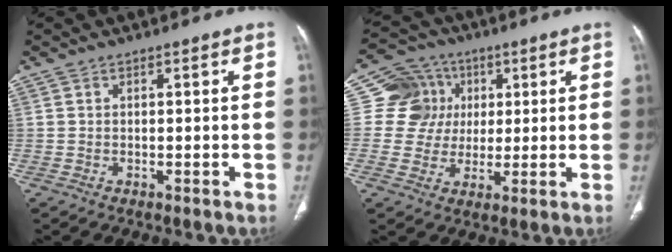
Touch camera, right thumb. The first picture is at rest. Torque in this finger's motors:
{"motor_torque": [0.11, -0.01, 0.35, 0.28, -0.05]}